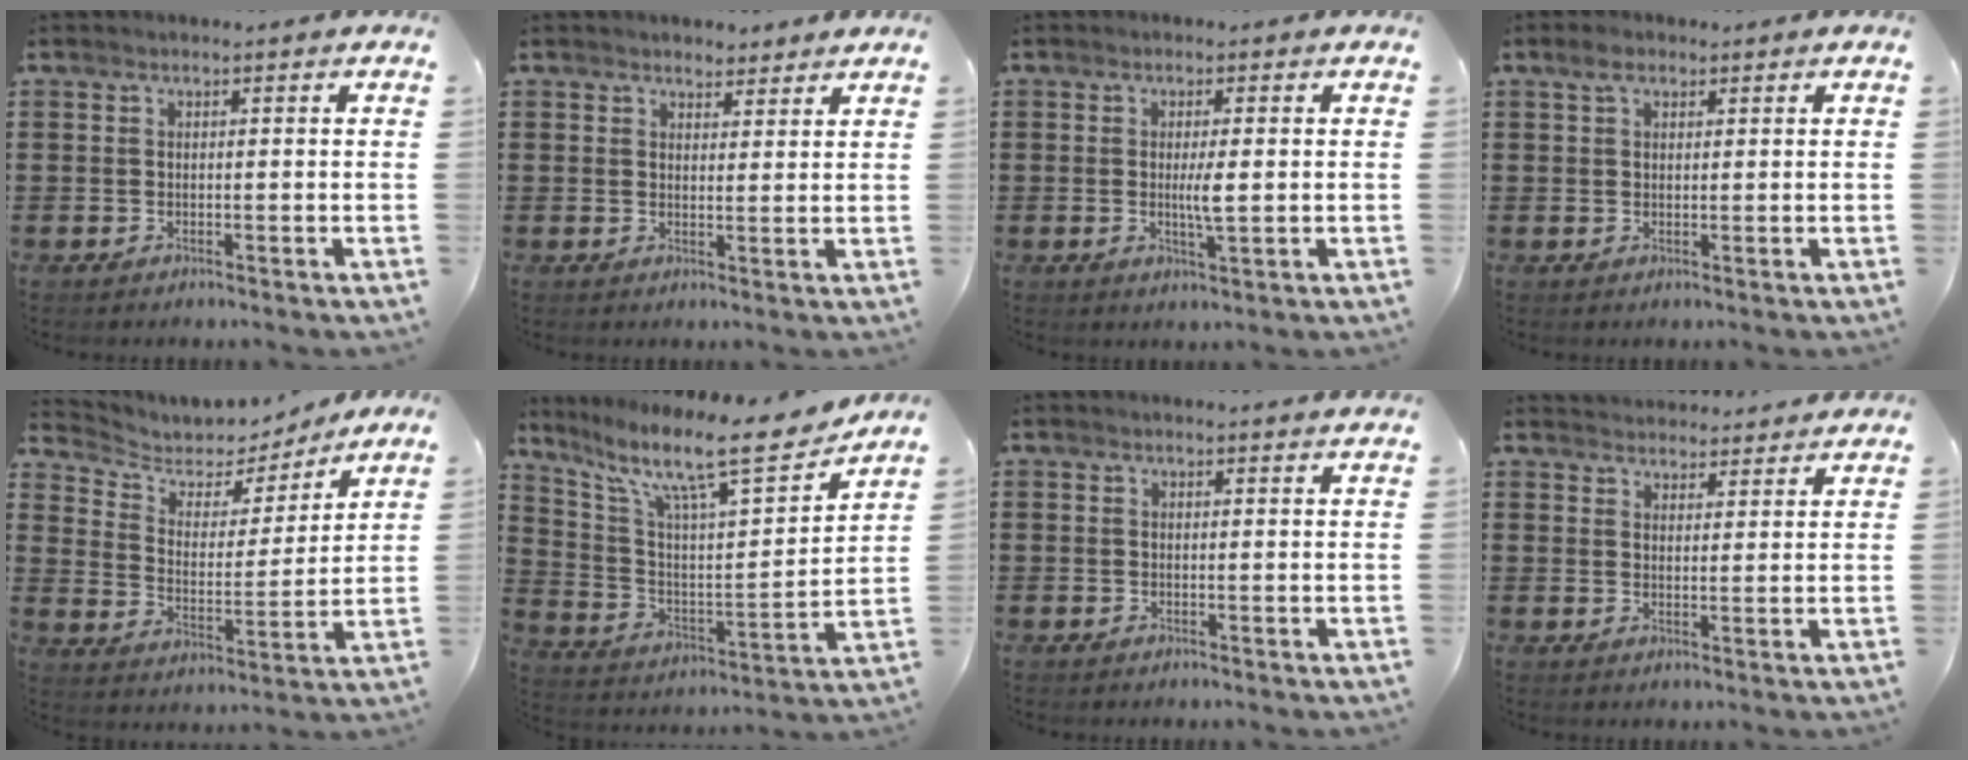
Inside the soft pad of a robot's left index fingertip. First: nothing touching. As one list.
[{"total": 2.6, "force": [2.5, 0.8, 0.1], "torque": [-0.008, -0.001, 0.047]}, {"total": 3.4, "force": [0.1, 0.3, 3.3], "torque": [-0.061, -0.005, 0.000]}, {"total": 2.7, "force": [1.5, 1.5, 1.6], "torque": [-0.029, 0.005, 0.024]}, {"total": 5.1, "force": [4.4, 2.6, 0.8], "torque": [-0.047, -0.026, 0.073]}, {"total": 13.0, "force": [10.1, 2.0, 8.0], "torque": [-0.169, -0.067, 0.159]}, {"total": 1.0, "force": [0.9, -0.1, 0.3], "torque": [-0.006, -0.003, 0.018]}, {"total": 3.1, "force": [3.1, 0.2, -0.4], "torque": [-0.001, -0.011, 0.058]}]